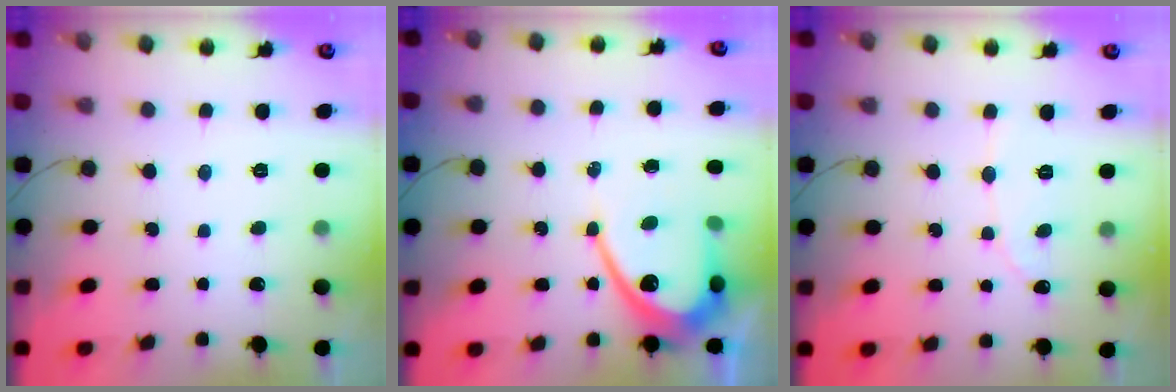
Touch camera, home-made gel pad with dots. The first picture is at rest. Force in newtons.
{"total": 10.8, "press": 10.8, "slide": 0.8}
{"total": 1.7, "press": 1.7, "slide": 0.1}